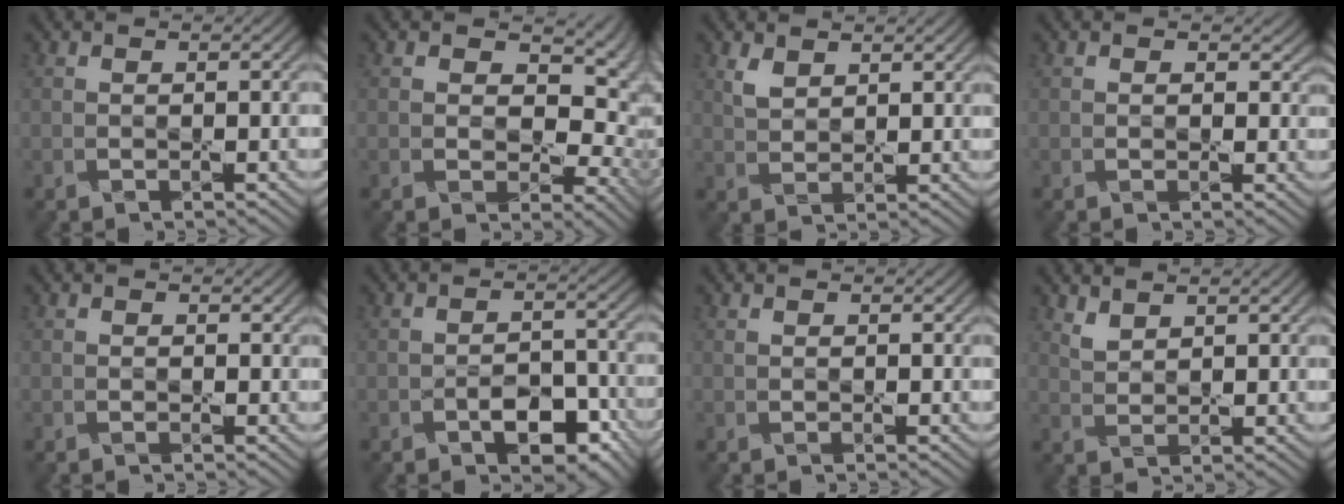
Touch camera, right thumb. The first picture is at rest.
{"total": 8.8, "force": [0.6, 6.2, 6.2], "torque": [-0.086, 0.002, 0.021]}
{"total": 3.0, "force": [1.9, 1.7, 1.6], "torque": [-0.042, -0.005, 0.042]}
{"total": 1.4, "force": [0.4, 1.2, 0.7], "torque": [-0.019, -0.007, 0.002]}
{"total": 0.7, "force": [0.3, 0.6, 0.4], "torque": [-0.008, -0.005, 0.005]}
{"total": 5.4, "force": [-2.5, 3.0, 3.7], "torque": [-0.052, -0.001, -0.041]}
{"total": 0.8, "force": [0.5, 0.5, 0.4], "torque": [-0.010, -0.003, 0.012]}
{"total": 2.9, "force": [2.3, 1.2, 1.3], "torque": [-0.034, -0.004, 0.053]}